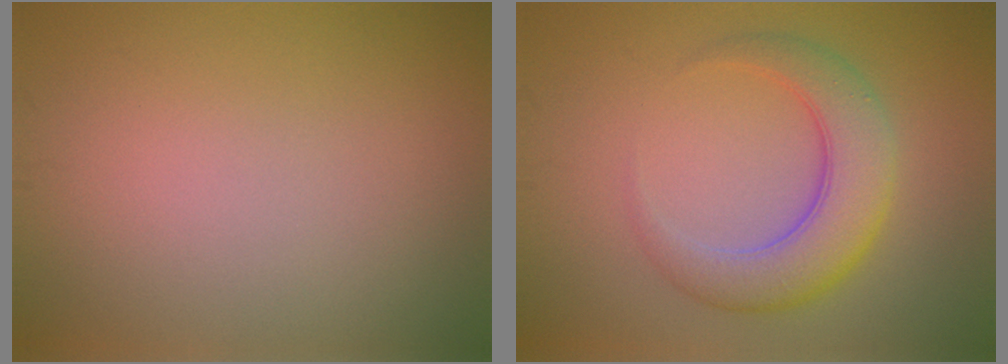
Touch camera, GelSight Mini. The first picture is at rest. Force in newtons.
{"total": 5.8, "press": 5.8, "slide": 0.4}